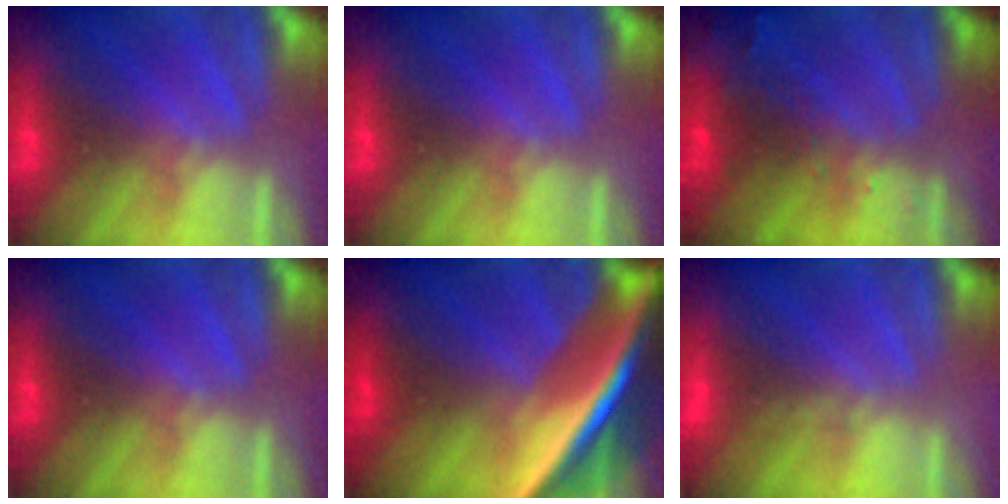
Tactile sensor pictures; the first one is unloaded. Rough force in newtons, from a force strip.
{"total": 0.0}
{"total": 8.8}
{"total": 0.0}
{"total": 9.6}
{"total": 3.0}